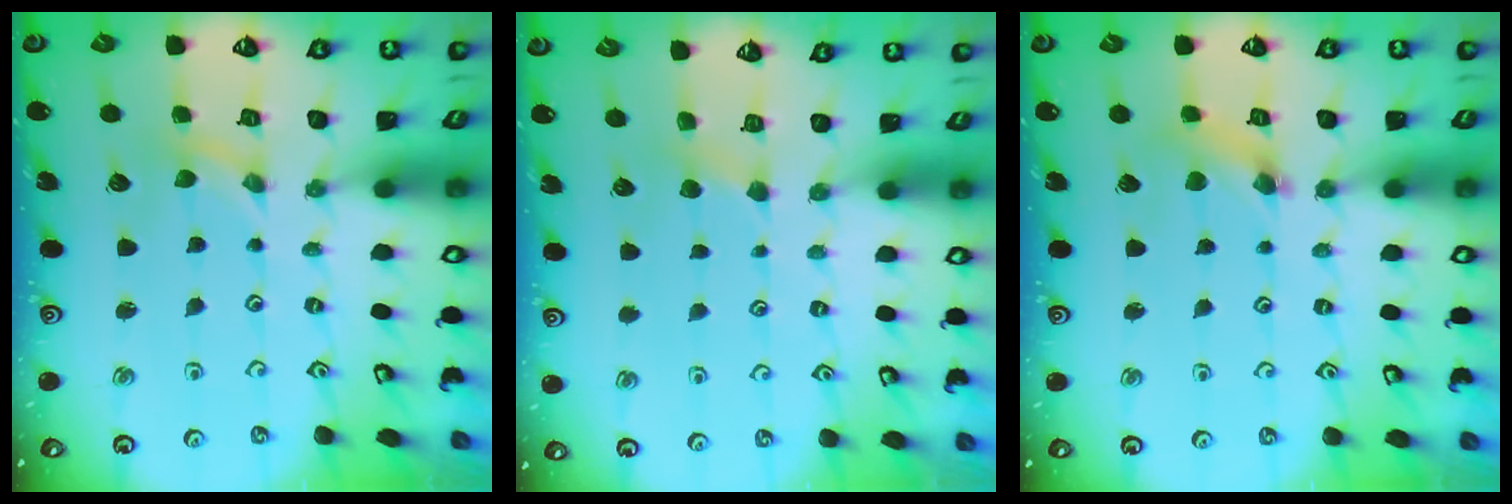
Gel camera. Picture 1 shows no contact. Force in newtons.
{"total": 3.7, "press": 3.7, "slide": 0.5}
{"total": 3.1, "press": 3.0, "slide": 0.4}